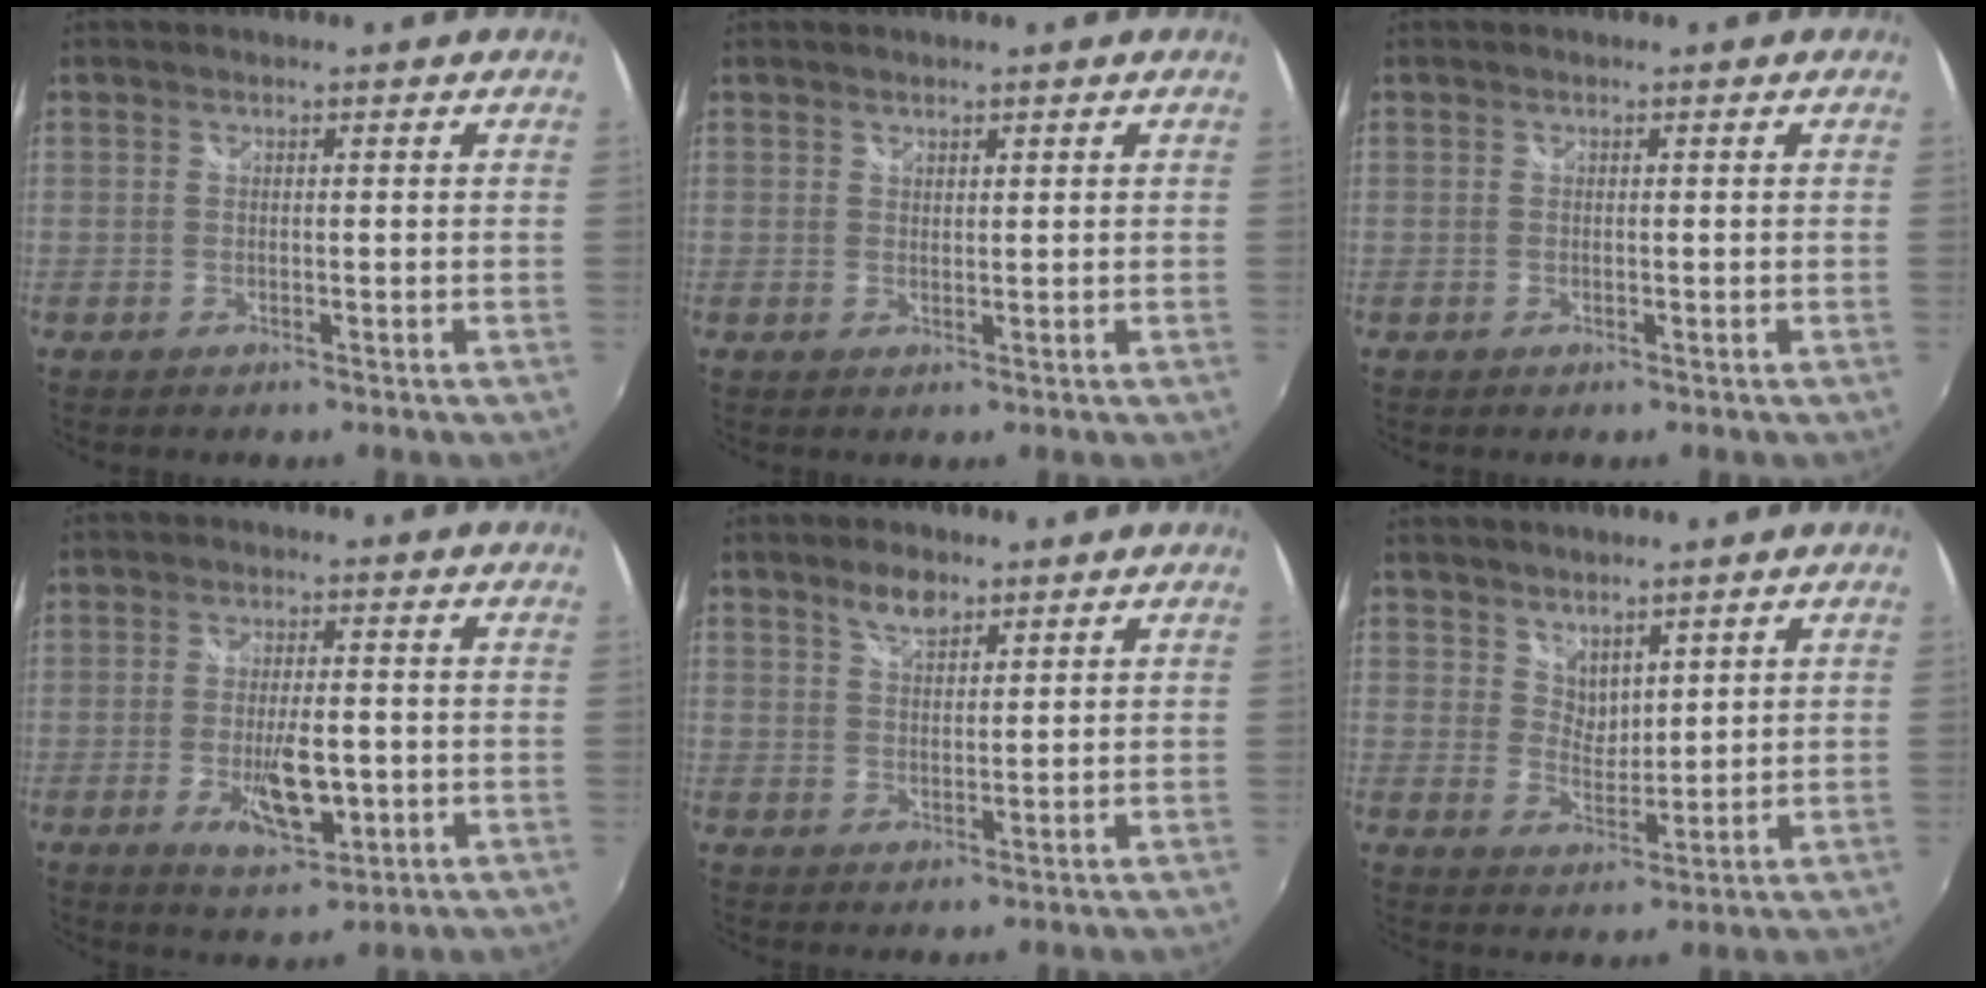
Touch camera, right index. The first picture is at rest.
{"total": 0.9, "force": [0.8, 0.3, 0.1], "torque": [0.000, 0.000, 0.015]}
{"total": 0.0}
{"total": 8.6, "force": [-2.3, 3.2, 7.6], "torque": [-0.140, -0.014, -0.035]}
{"total": 4.0, "force": [2.9, 1.7, 2.2], "torque": [-0.036, 0.005, 0.053]}
{"total": 4.2, "force": [3.5, 2.1, 1.1], "torque": [-0.010, -0.003, 0.067]}